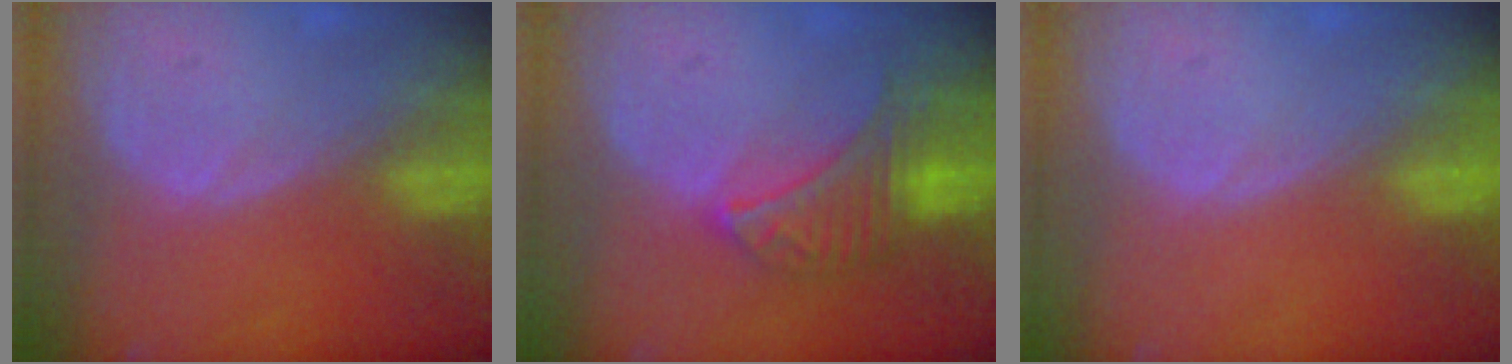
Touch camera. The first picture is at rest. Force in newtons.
{"total": 6.5, "press": 6.5, "slide": 0.5}
{"total": 0.0}